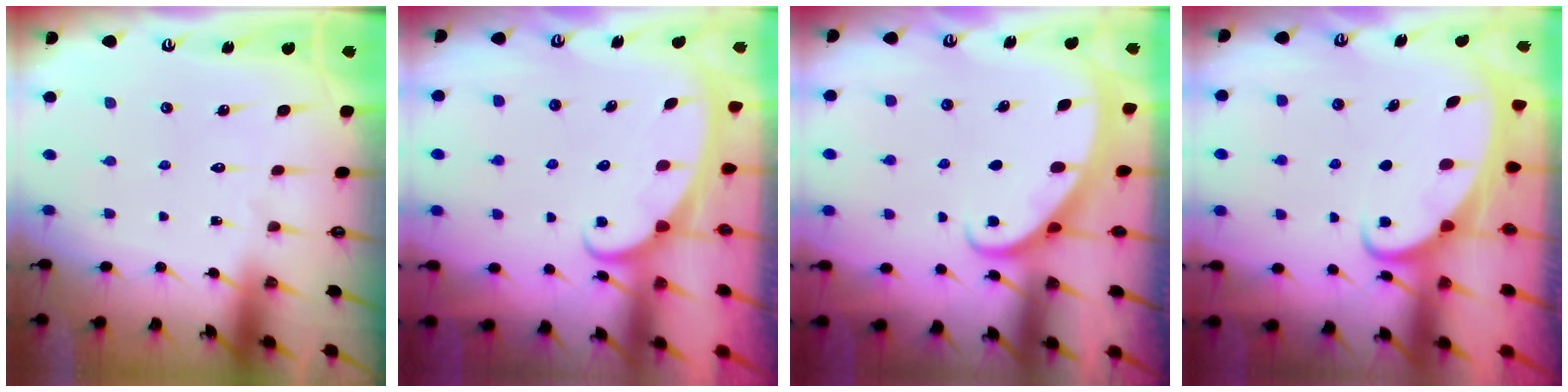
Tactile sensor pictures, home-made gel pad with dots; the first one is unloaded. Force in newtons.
{"total": 2.3, "press": 2.3, "slide": 0.3}
{"total": 2.3, "press": 2.3, "slide": 0.2}
{"total": 2.8, "press": 2.7, "slide": 0.3}